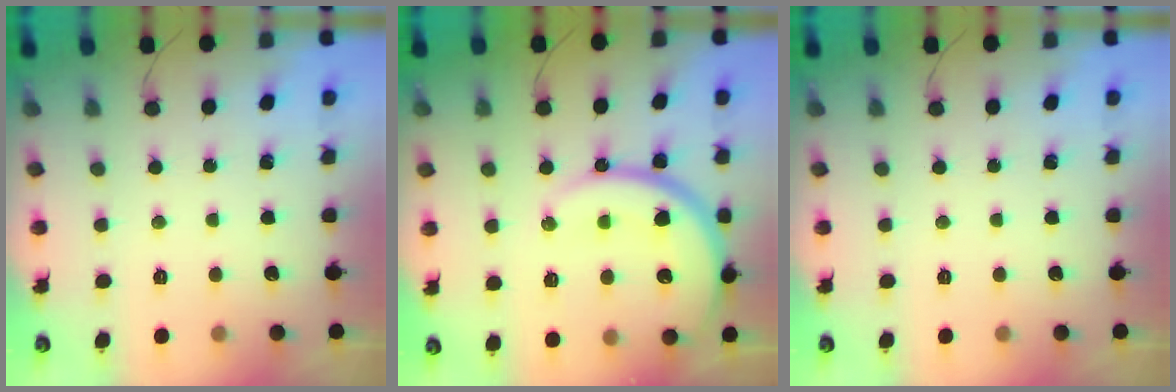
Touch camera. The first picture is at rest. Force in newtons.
{"total": 18.6, "press": 18.6, "slide": 1.0}
{"total": 0.0}